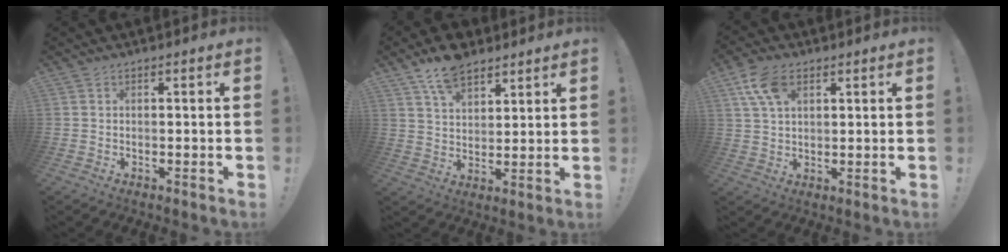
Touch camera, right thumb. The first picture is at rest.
{"total": 10.0, "force": [7.4, 5.1, 4.2], "torque": [-0.083, -0.036, 0.142]}
{"total": 9.2, "force": [4.1, 5.3, 6.3], "torque": [-0.115, -0.004, 0.079]}